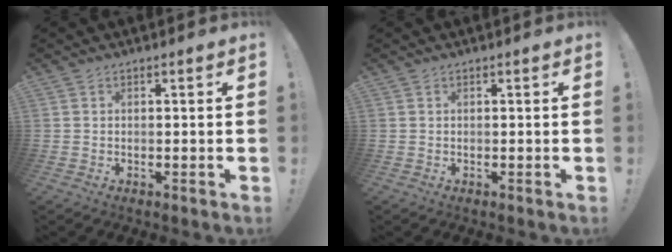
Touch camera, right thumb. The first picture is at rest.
{"total": 0.0}